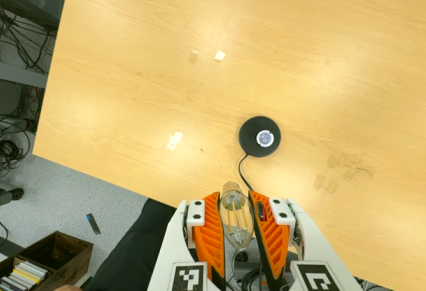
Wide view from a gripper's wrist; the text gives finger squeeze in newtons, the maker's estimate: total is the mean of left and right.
{"total": 21.1, "left": 22.9, "right": 19.2}